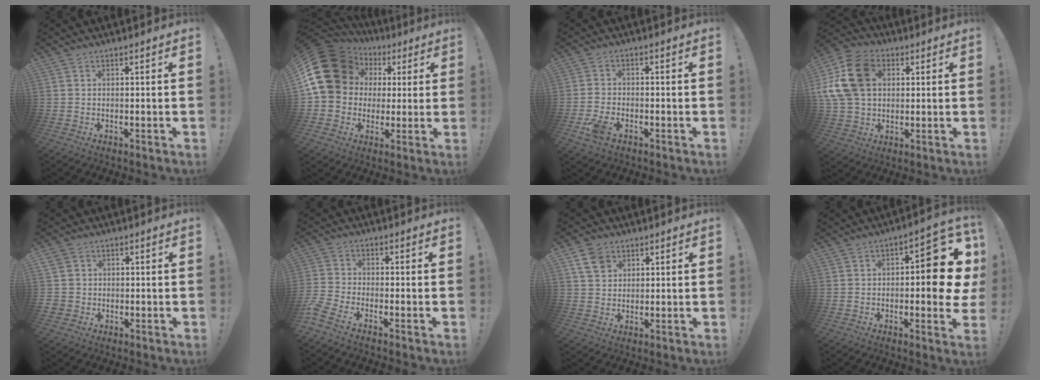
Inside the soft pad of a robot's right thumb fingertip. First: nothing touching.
{"total": 20.3, "force": [5.3, 16.6, 10.4], "torque": [-0.189, -0.020, 0.127]}
{"total": 5.7, "force": [-3.6, 2.9, 3.4], "torque": [-0.087, 0.009, -0.066]}
{"total": 18.6, "force": [4.3, 14.0, 11.5], "torque": [-0.220, -0.003, 0.087]}
{"total": 3.6, "force": [0.7, 3.4, 0.9], "torque": [-0.017, 0.003, 0.016]}
{"total": 5.0, "force": [-3.8, 2.0, 2.7], "torque": [-0.077, -0.002, -0.072]}
{"total": 7.1, "force": [3.8, 5.1, 3.0], "torque": [-0.050, -0.010, 0.077]}
{"total": 11.8, "force": [0.3, 4.8, 10.9], "torque": [-0.119, -0.007, -0.001]}